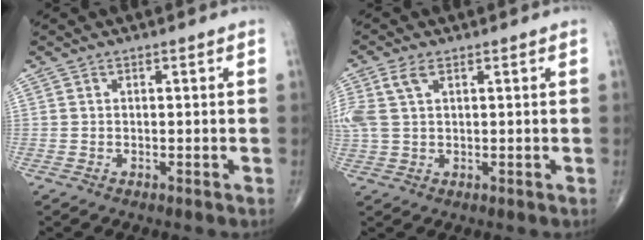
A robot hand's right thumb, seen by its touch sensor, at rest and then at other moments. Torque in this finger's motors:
{"motor_torque": [0.09, 0.09, 0.51, 0.37, 0.08]}